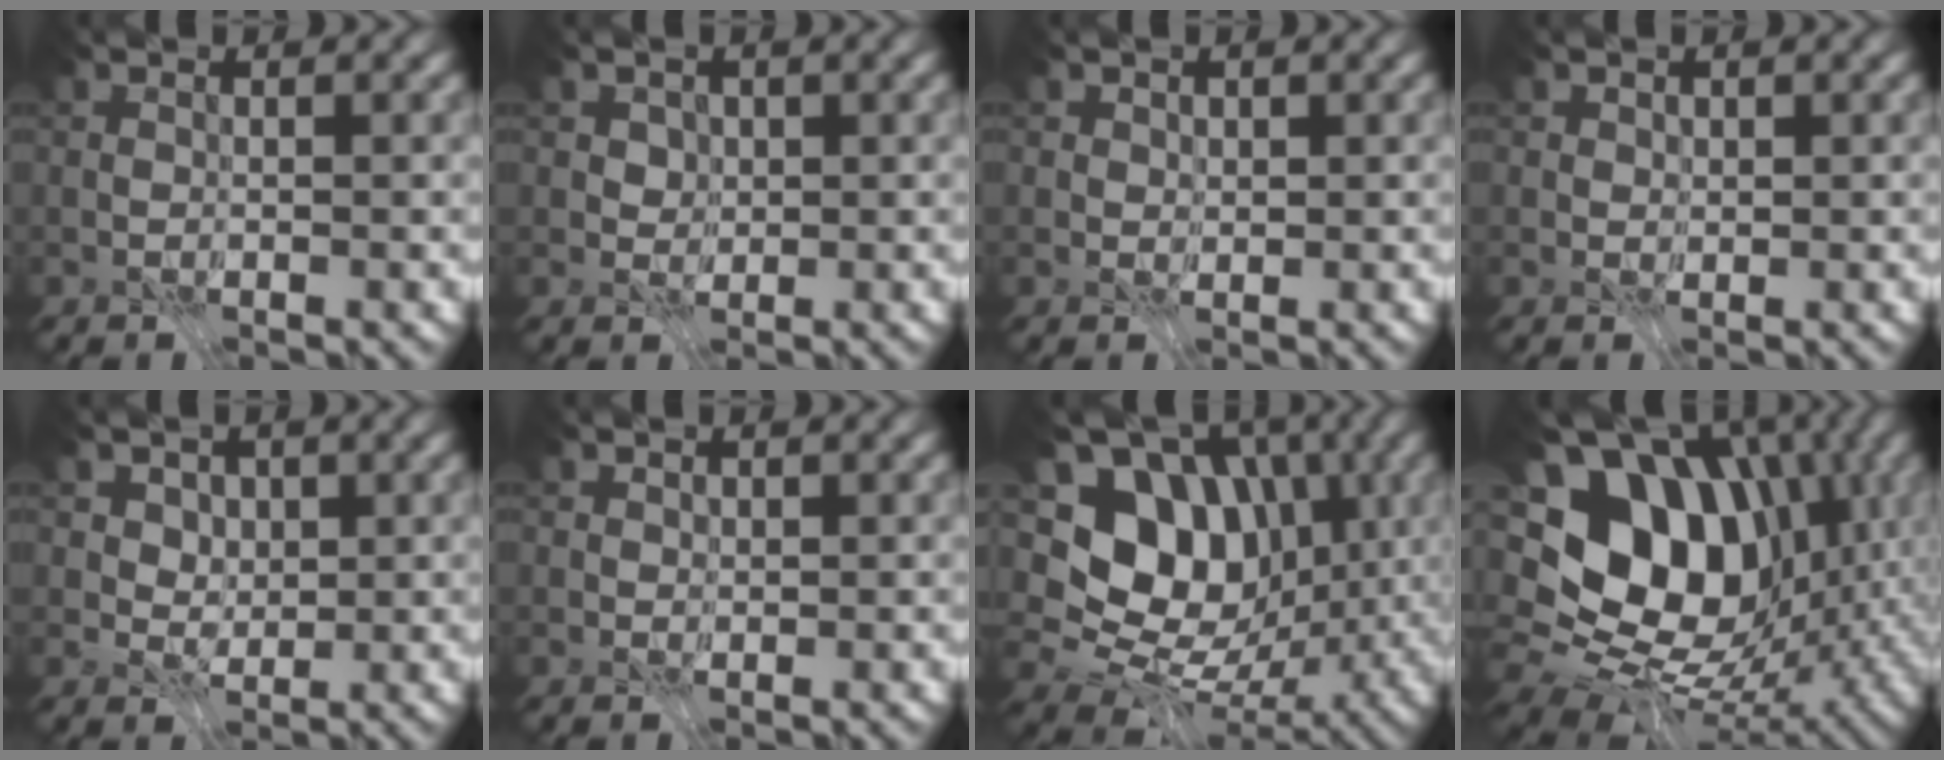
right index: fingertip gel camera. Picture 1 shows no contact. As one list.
[{"total": 2.6, "force": [1.2, 2.0, 1.2], "torque": [-0.033, -0.003, 0.028]}, {"total": 1.9, "force": [1.0, 1.4, 0.8], "torque": [-0.019, -0.005, 0.020]}, {"total": 1.6, "force": [0.8, 1.2, 0.7], "torque": [-0.014, -0.007, 0.019]}, {"total": 3.9, "force": [1.8, 3.0, 1.8], "torque": [-0.041, -0.010, 0.031]}, {"total": 1.2, "force": [0.6, 0.9, 0.5], "torque": [-0.009, -0.008, 0.016]}, {"total": 12.5, "force": [1.4, 9.5, 8.0], "torque": [-0.135, 0.023, 0.016]}, {"total": 16.2, "force": [1.9, 11.8, 10.9], "torque": [-0.169, 0.019, 0.035]}]